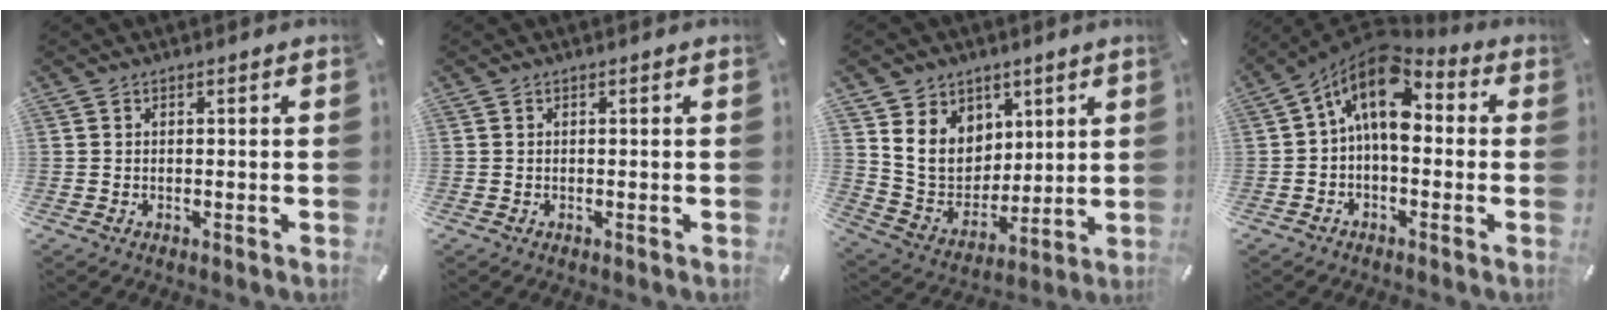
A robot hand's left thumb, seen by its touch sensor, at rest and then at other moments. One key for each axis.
{"total": 0.0}
{"total": 12.2, "fx": 4.5, "fy": 10.6, "fz": 3.9, "tx": -0.092, "ty": -0.031, "tz": 0.096}
{"total": 13.1, "fx": 3.3, "fy": 7.5, "fz": 10.2, "tx": -0.187, "ty": -0.027, "tz": 0.051}